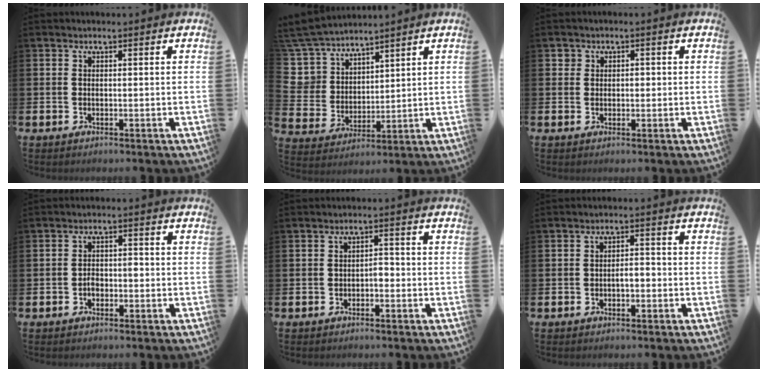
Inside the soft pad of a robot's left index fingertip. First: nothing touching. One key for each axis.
{"total": 7.1, "fx": 6.0, "fy": 3.7, "fz": 0.1, "tx": -0.052, "ty": -0.038, "tz": 0.114}
{"total": 1.4, "fx": 0.3, "fy": 1.3, "fz": 0.5, "tx": 0.008, "ty": 0.001, "tz": 0.000}
{"total": 1.8, "fx": -0.7, "fy": 1.2, "fz": 1.2, "tx": -0.006, "ty": -0.003, "tz": -0.019}
{"total": 1.5, "fx": -0.8, "fy": 0.8, "fz": 0.9, "tx": -0.012, "ty": 0.000, "tz": -0.020}
{"total": 2.0, "fx": -0.7, "fy": 1.0, "fz": 1.6, "tx": -0.022, "ty": 0.003, "tz": -0.018}